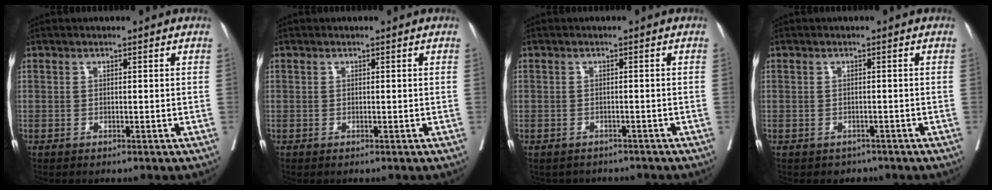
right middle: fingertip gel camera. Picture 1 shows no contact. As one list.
[{"total": 0.0}, {"total": 3.6, "force": [-3.3, 1.5, 0.2], "torque": [-0.001, 0.003, -0.042]}, {"total": 1.9, "force": [-1.5, 1.2, 0.0], "torque": [-0.005, 0.003, -0.024]}]